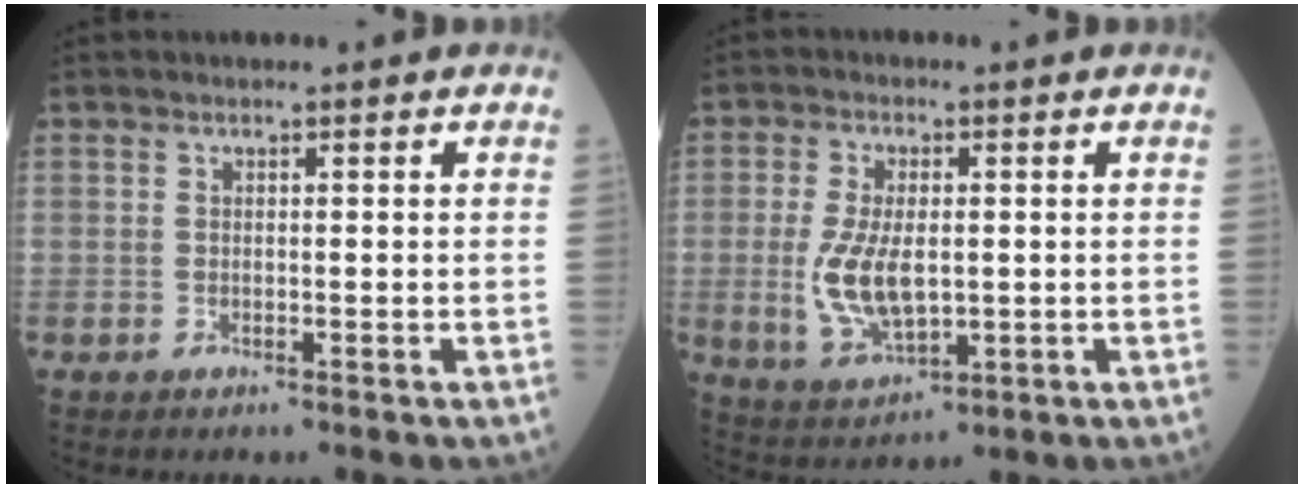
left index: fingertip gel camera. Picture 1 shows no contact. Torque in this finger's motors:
{"motor_torque": [1.67, 0.12, 0.81, 0.21]}